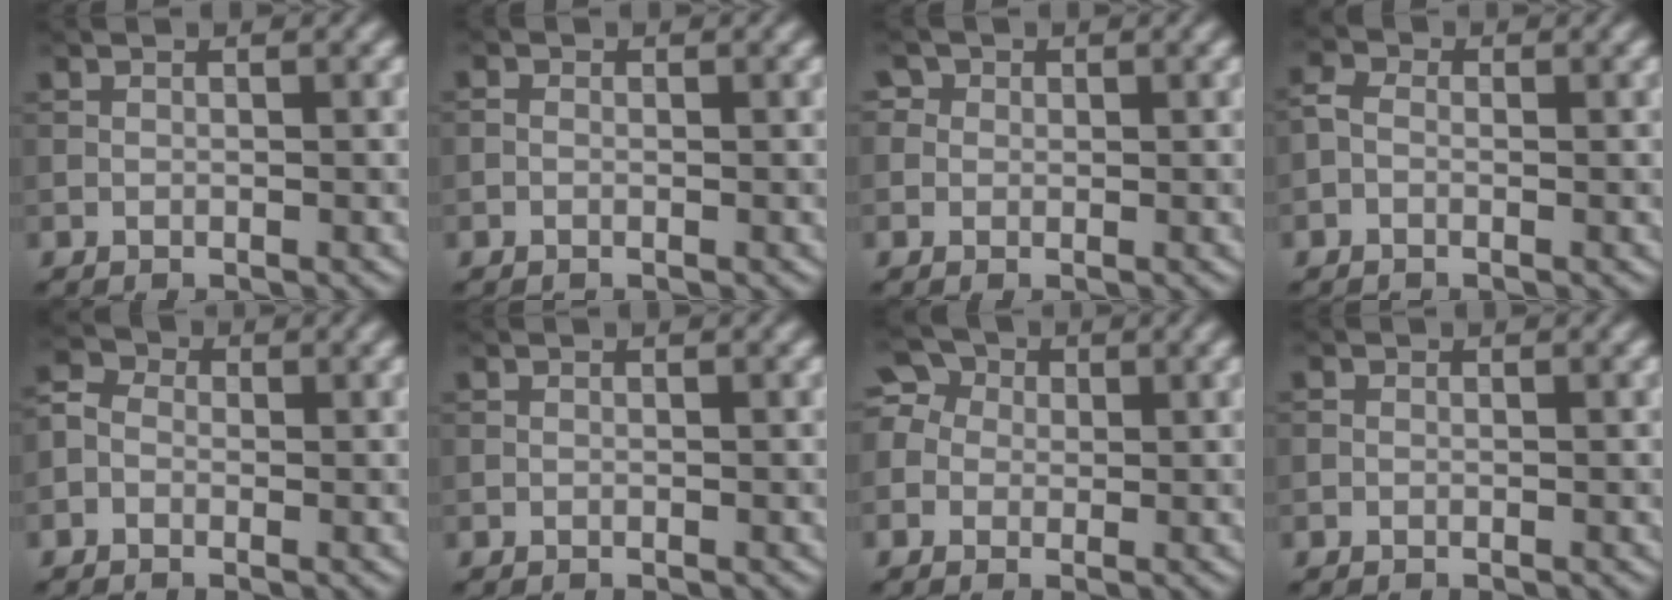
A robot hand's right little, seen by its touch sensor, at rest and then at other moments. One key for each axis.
{"total": 0.5, "fx": -0.1, "fy": 0.5, "fz": 0.3, "tx": -0.005, "ty": -0.003, "tz": -0.006}
{"total": 1.8, "fx": 0.8, "fy": 1.5, "fz": 0.6, "tx": -0.010, "ty": 0.006, "tz": -0.002}
{"total": 1.7, "fx": -0.5, "fy": 1.3, "fz": 1.0, "tx": -0.028, "ty": 0.004, "tz": -0.017}
{"total": 2.2, "fx": -0.6, "fy": 1.9, "fz": 1.0, "tx": -0.023, "ty": 0.008, "tz": -0.019}
{"total": 0.0}
{"total": 4.6, "fx": 1.0, "fy": 3.9, "fz": 2.1, "tx": -0.037, "ty": 0.027, "tz": -0.014}
{"total": 0.0}